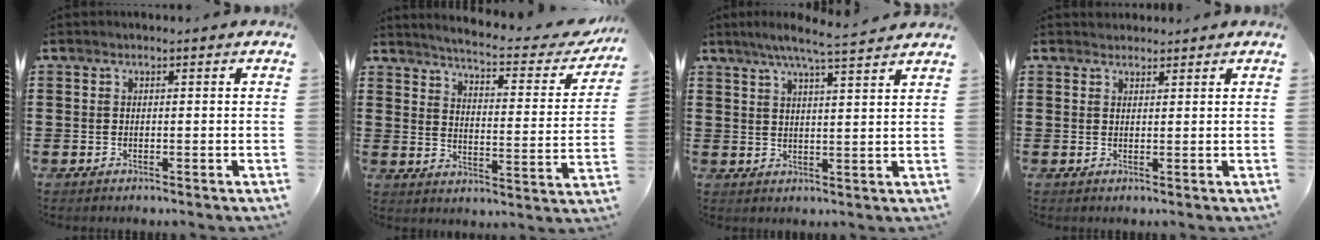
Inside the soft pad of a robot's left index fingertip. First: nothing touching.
{"total": 4.3, "force": [3.8, -0.2, 2.0], "torque": [-0.060, -0.030, 0.056]}
{"total": 6.1, "force": [5.1, -0.5, 3.3], "torque": [-0.078, -0.017, 0.086]}
{"total": 1.4, "force": [1.3, 0.5, -0.1], "torque": [-0.001, 0.002, 0.028]}